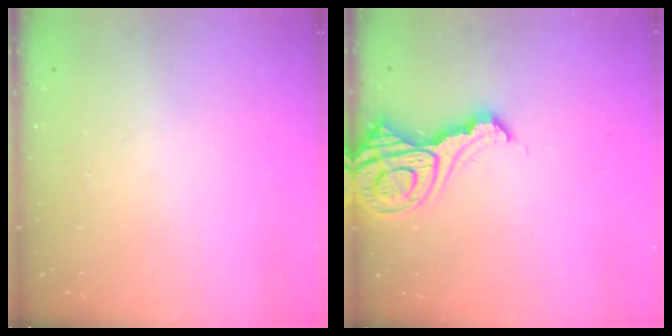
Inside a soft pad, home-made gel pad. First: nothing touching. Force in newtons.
{"total": 14.0, "press": 13.9, "slide": 1.6}